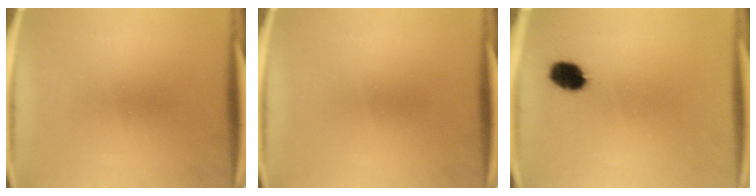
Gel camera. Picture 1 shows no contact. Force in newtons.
{"total": 0.0}
{"total": 5.5}